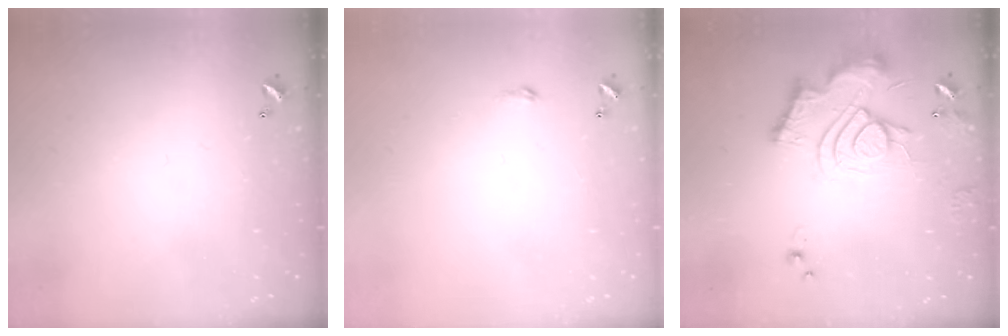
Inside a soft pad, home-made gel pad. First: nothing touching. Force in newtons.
{"total": 1.8, "press": 1.8, "slide": 0.3}
{"total": 13.8, "press": 13.8, "slide": 1.3}